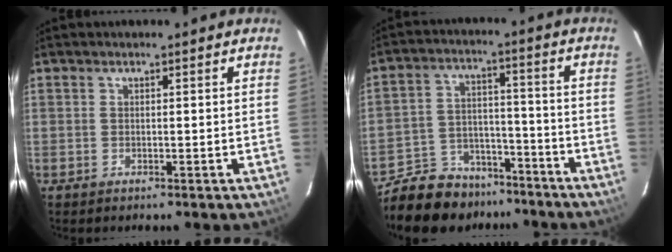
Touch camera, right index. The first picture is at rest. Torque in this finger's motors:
{"motor_torque": [-0.53, -0.83, -0.33, -0.19]}